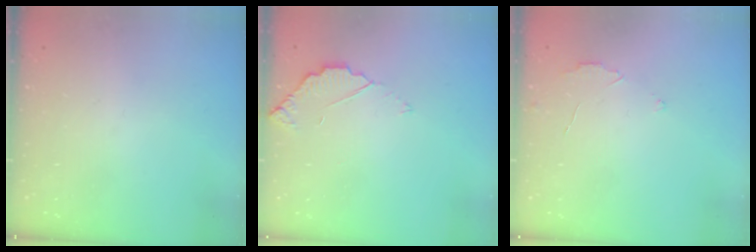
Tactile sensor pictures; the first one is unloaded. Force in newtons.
{"total": 3.4, "press": 3.4, "slide": 0.3}
{"total": 2.6, "press": 2.6, "slide": 0.2}